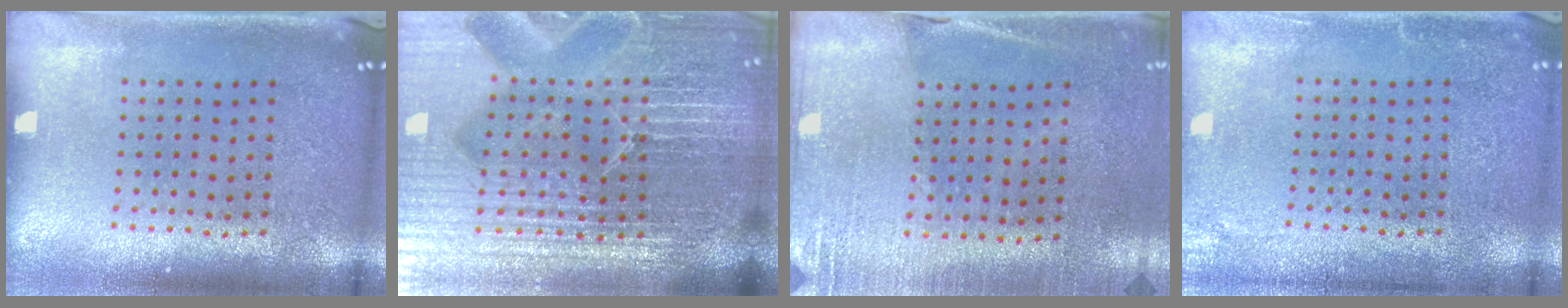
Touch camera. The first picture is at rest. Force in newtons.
{"total": 7.1, "press": 6.2, "slide": 3.4}
{"total": 2.6, "press": 2.4, "slide": 1.0}
{"total": 2.1, "press": 2.1, "slide": 0.2}